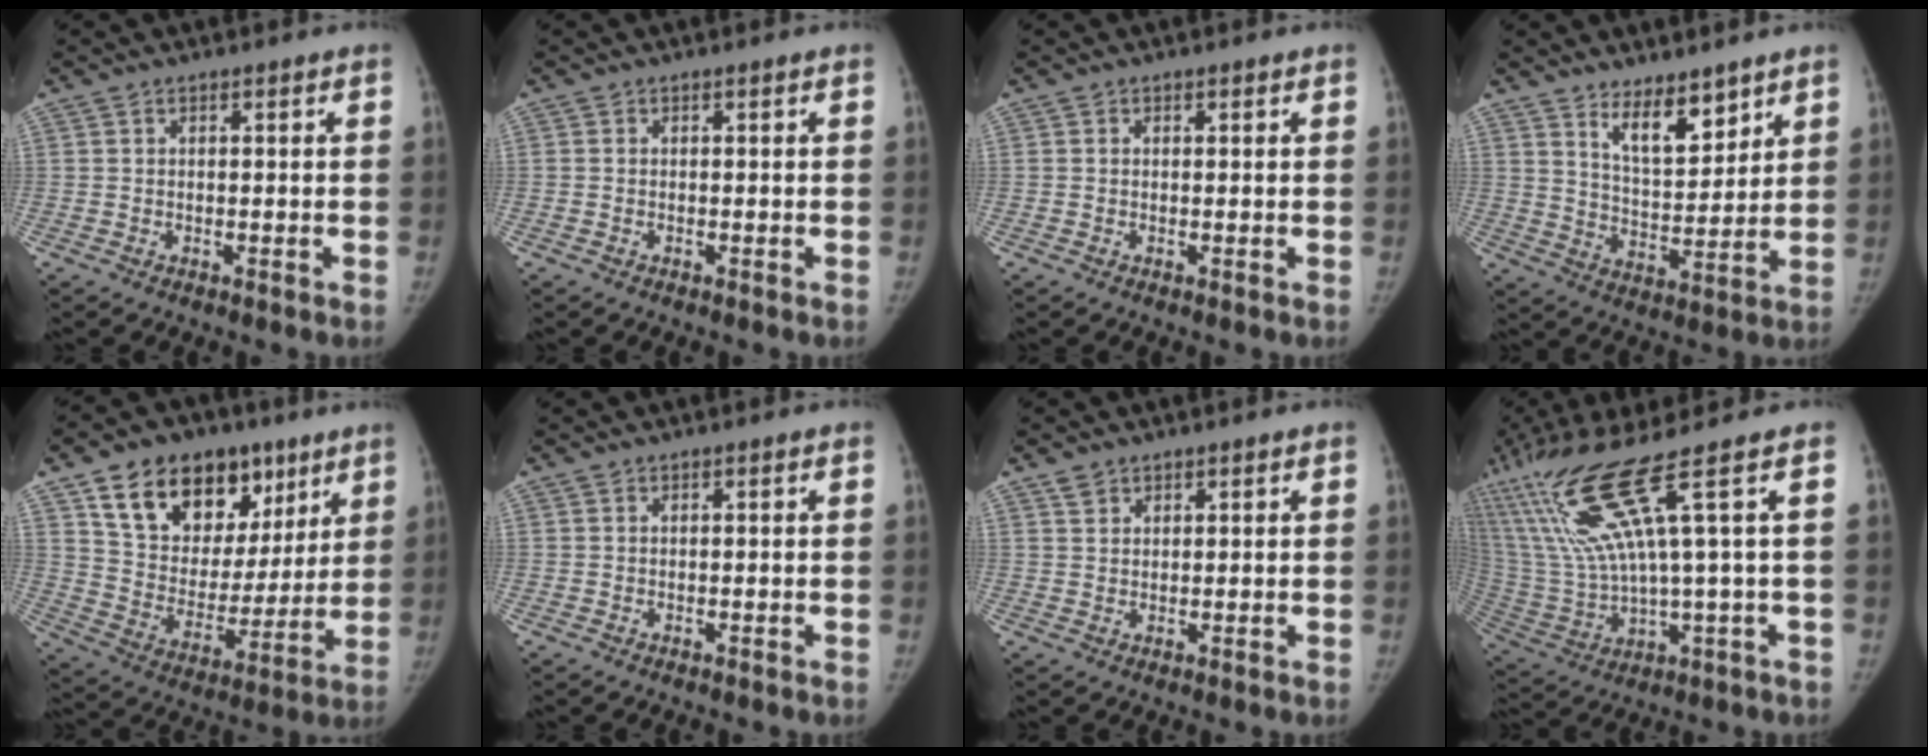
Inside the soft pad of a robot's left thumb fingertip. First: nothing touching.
{"total": 0.0}
{"total": 0.0}
{"total": 9.3, "force": [6.5, 3.8, 5.6], "torque": [-0.067, -0.057, 0.116]}
{"total": 22.4, "force": [12.1, 14.8, 11.6], "torque": [-0.138, -0.024, 0.206]}
{"total": 0.0}
{"total": 2.2, "force": [1.6, 1.4, 0.4], "torque": [0.002, -0.004, 0.027]}
{"total": 18.7, "force": [7.8, 0.8, 17.0], "torque": [-0.365, -0.016, 0.157]}